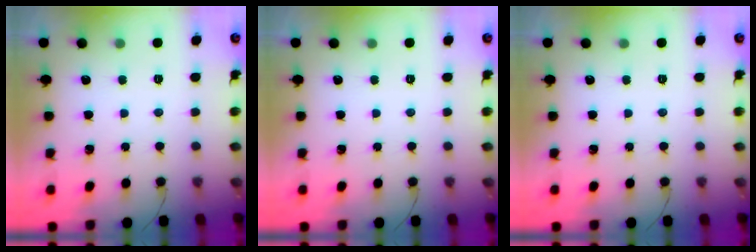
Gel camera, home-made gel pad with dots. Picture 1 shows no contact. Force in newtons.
{"total": 0.0}
{"total": 0.0}